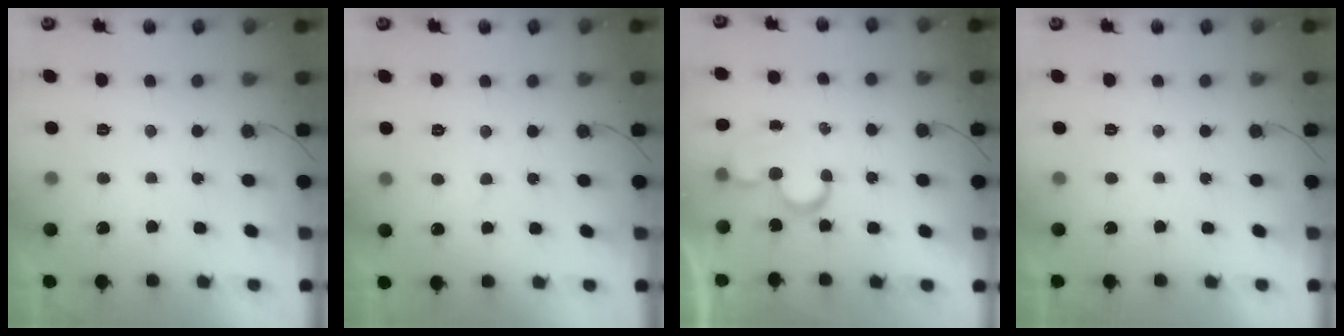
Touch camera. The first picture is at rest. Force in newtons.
{"total": 2.5, "press": 2.4, "slide": 0.3}
{"total": 6.8, "press": 6.8, "slide": 0.7}
{"total": 1.8, "press": 1.8, "slide": 0.0}